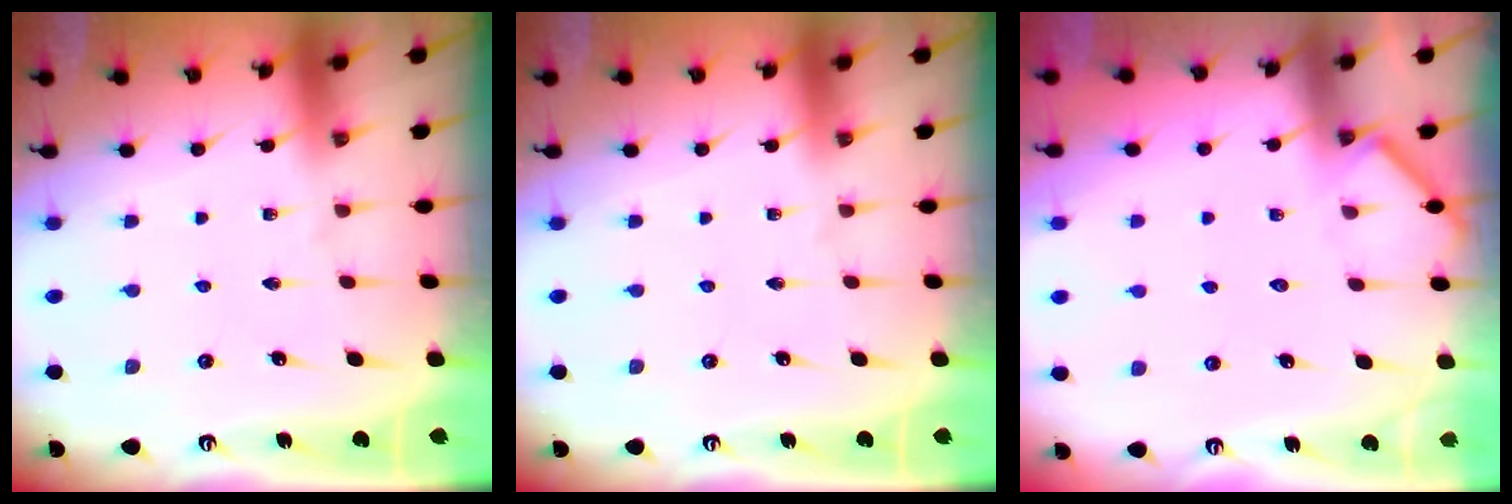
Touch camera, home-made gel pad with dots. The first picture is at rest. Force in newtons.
{"total": 0.0}
{"total": 2.8, "press": 2.8, "slide": 0.4}